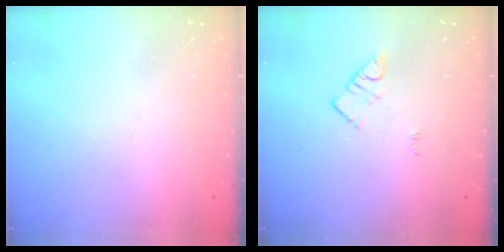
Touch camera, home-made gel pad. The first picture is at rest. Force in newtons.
{"total": 4.3, "press": 4.2, "slide": 0.6}